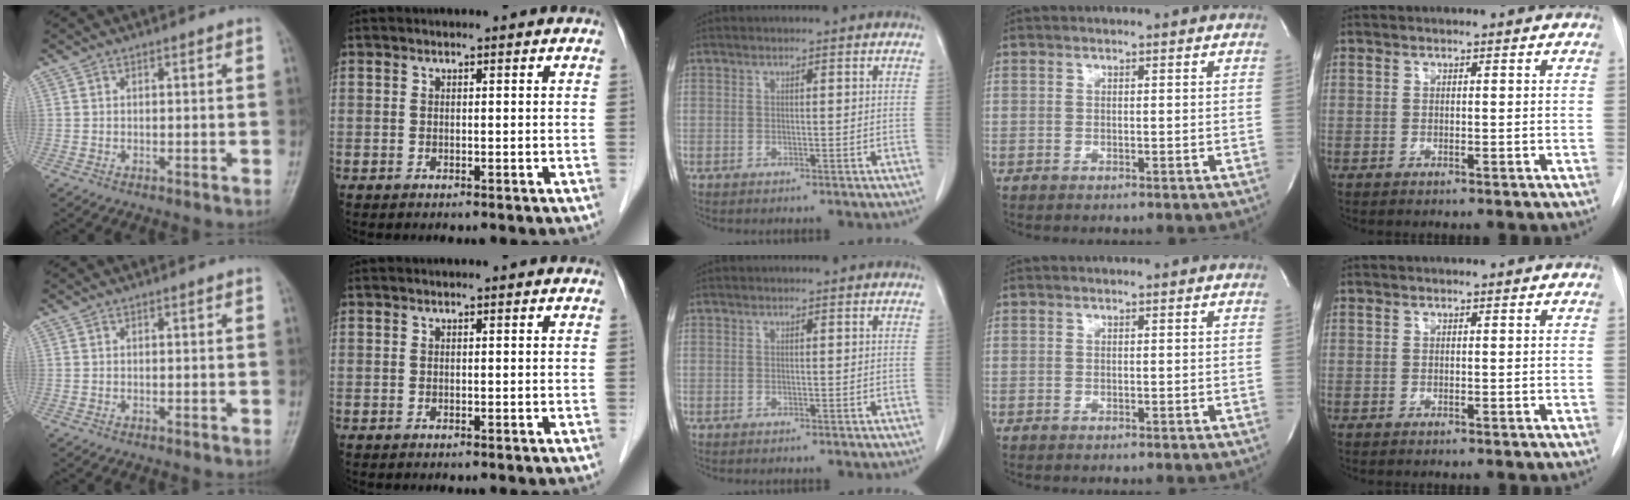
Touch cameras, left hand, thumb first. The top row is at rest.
{}